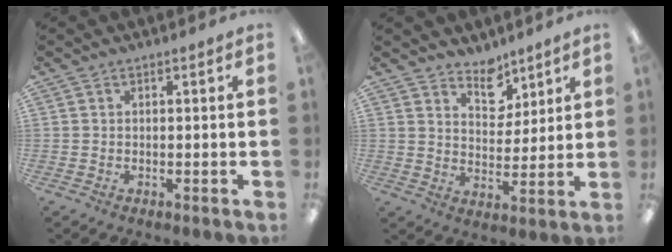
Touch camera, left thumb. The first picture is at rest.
{"total": 7.5, "force": [6.1, 4.1, 1.6], "torque": [-0.009, -0.046, 0.109]}